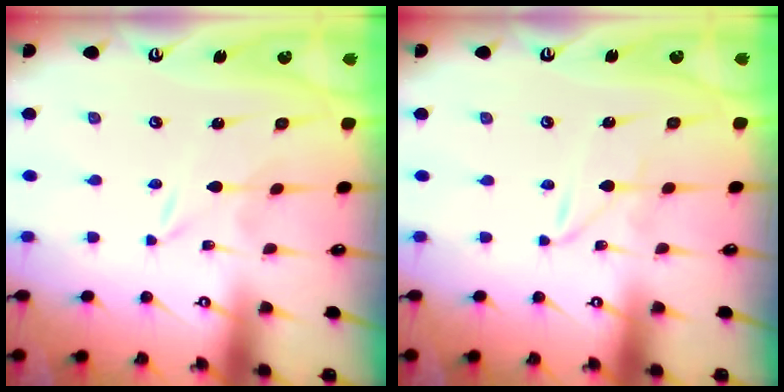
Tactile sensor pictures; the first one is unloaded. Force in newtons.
{"total": 0.9, "press": 0.9, "slide": 0.1}